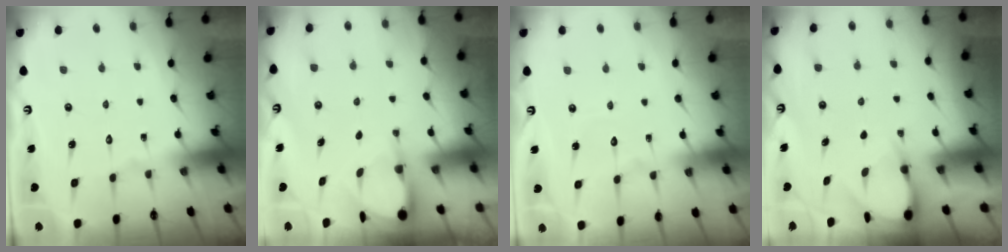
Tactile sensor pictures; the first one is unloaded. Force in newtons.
{"total": 3.9, "press": 3.9, "slide": 0.3}
{"total": 3.3, "press": 3.3, "slide": 0.4}
{"total": 3.5, "press": 3.5, "slide": 0.4}